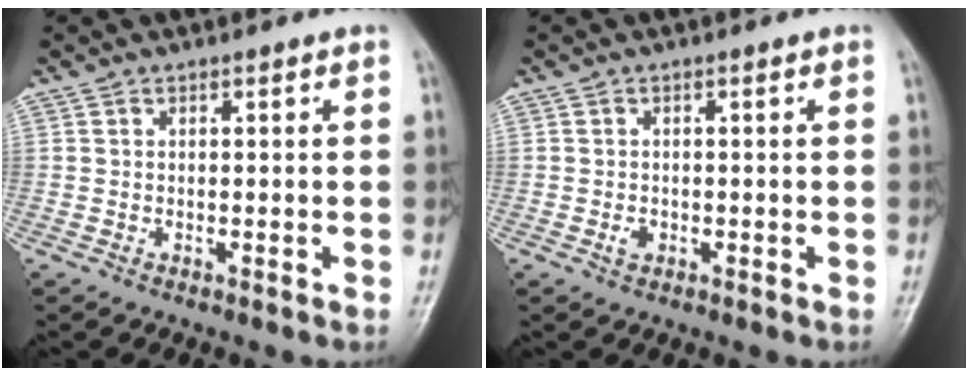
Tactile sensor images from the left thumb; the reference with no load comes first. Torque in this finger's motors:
{"motor_torque": [-0.13, 0.09, 0.09, 0.03, 0.01]}